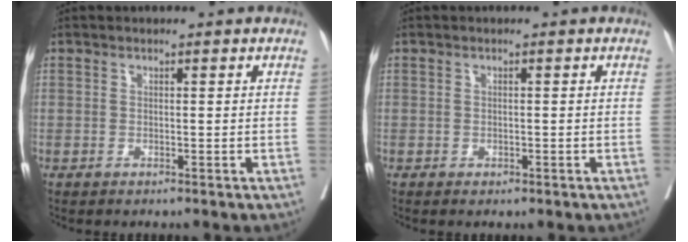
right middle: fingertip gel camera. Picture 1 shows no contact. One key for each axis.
{"total": 0.8, "fx": -0.4, "fy": 0.5, "fz": 0.5, "tx": -0.009, "ty": 0.000, "tz": -0.003}